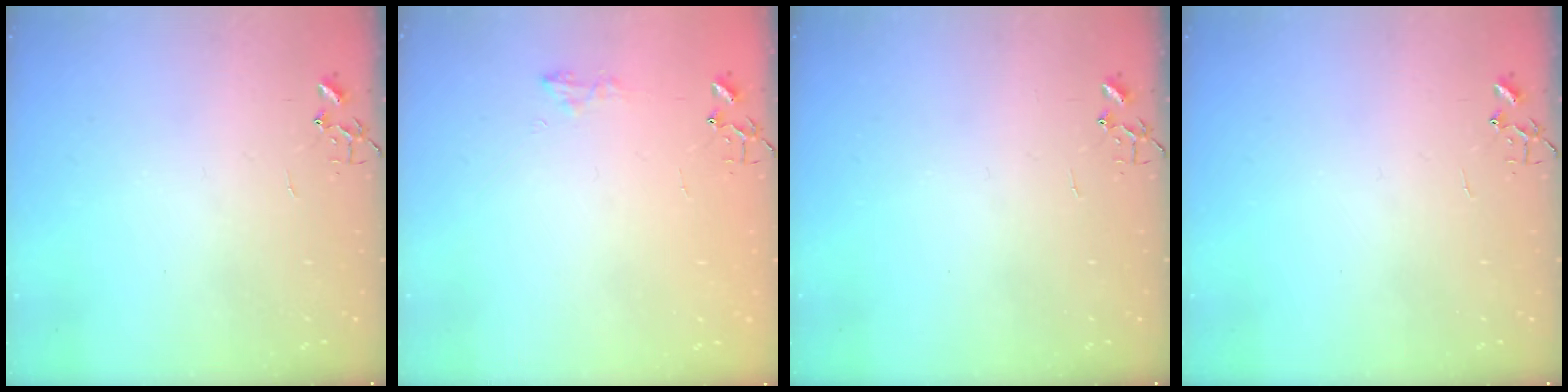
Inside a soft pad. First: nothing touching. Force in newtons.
{"total": 7.4, "press": 7.3, "slide": 0.6}
{"total": 0.0}
{"total": 0.0}